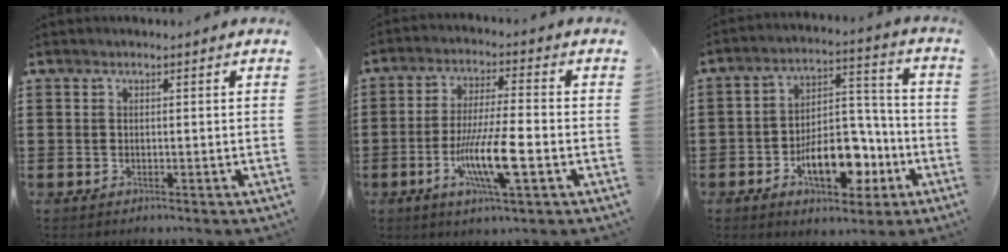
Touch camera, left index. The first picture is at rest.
{"total": 10.1, "force": [-3.4, 1.8, 9.3], "torque": [-0.182, -0.010, -0.064]}
{"total": 12.0, "force": [-4.8, 6.5, 8.9], "torque": [-0.144, 0.015, -0.079]}